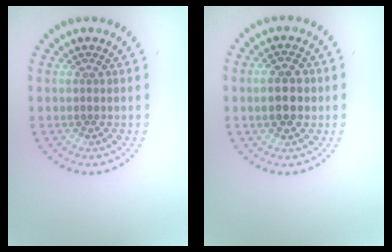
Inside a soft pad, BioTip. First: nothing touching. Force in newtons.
{"total": 4.2, "press": 4.2, "slide": 0.1}